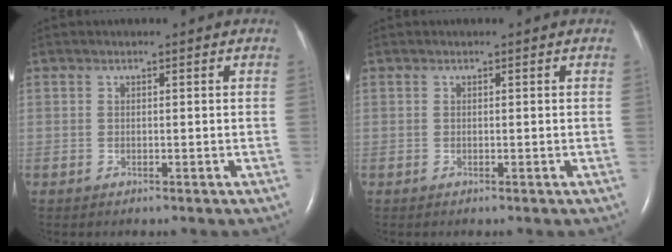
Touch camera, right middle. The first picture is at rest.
{"total": 0.0}